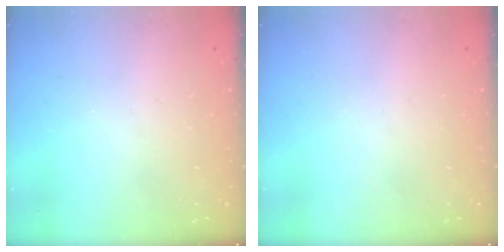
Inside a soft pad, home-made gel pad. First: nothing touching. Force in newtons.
{"total": 0.0}